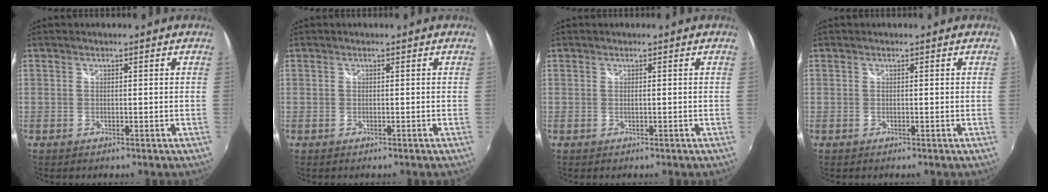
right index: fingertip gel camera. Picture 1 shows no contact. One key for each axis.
{"total": 0.0}
{"total": 0.0}
{"total": 0.0}